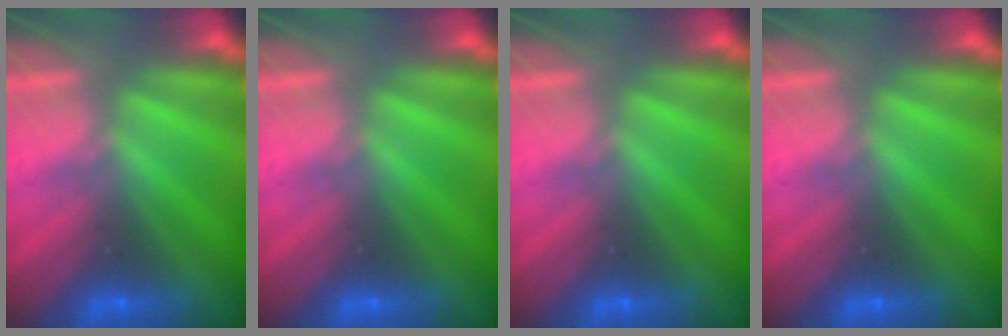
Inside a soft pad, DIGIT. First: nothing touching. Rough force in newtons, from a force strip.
{"total": 0.0}
{"total": 0.0}
{"total": 0.0}